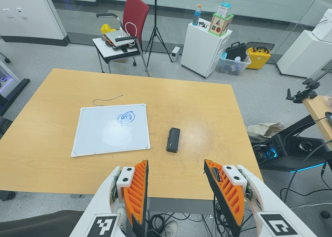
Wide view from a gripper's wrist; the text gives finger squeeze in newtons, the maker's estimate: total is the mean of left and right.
{"total": 0.0}